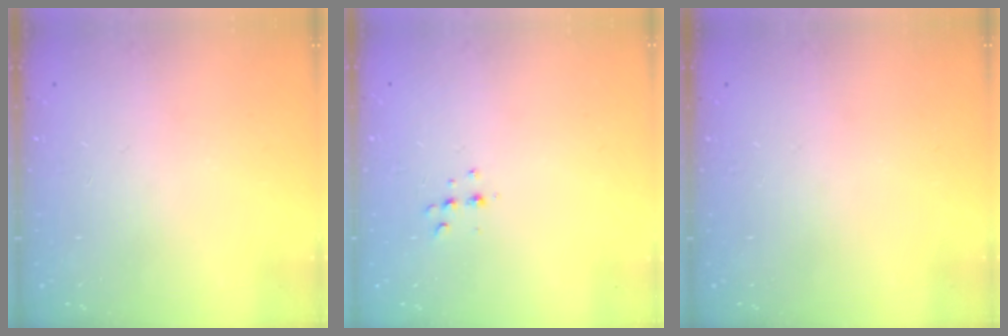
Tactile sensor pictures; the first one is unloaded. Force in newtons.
{"total": 4.3, "press": 4.2, "slide": 0.8}
{"total": 0.0}